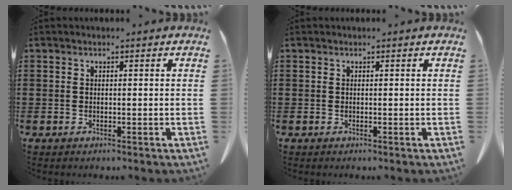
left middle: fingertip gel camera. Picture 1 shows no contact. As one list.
[{"total": 0.0}]